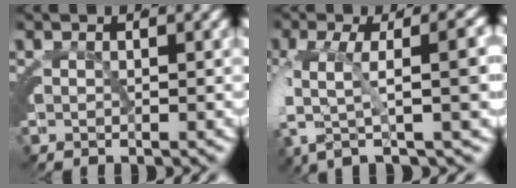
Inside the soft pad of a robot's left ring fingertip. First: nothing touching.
{"total": 5.1, "force": [-0.9, 1.9, 4.7], "torque": [-0.082, -0.003, -0.010]}